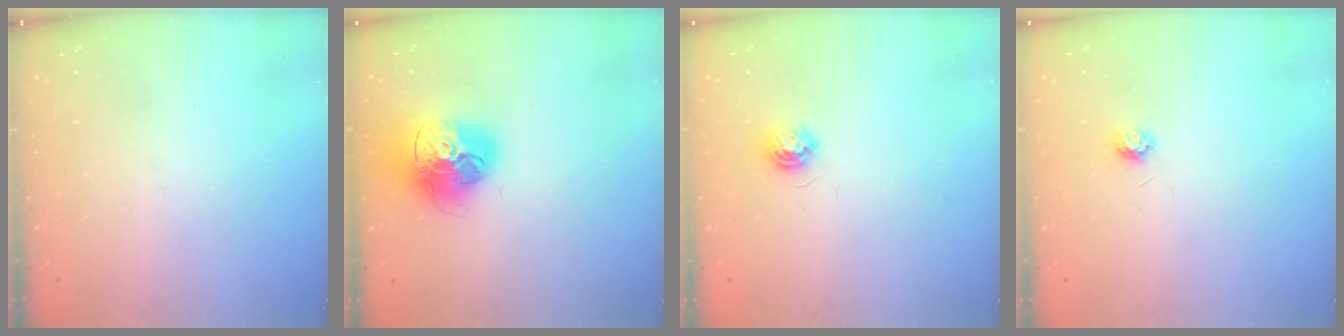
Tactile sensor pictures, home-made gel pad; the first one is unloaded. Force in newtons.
{"total": 18.4, "press": 18.3, "slide": 1.8}
{"total": 4.8, "press": 4.8, "slide": 0.6}
{"total": 3.5, "press": 3.4, "slide": 0.3}